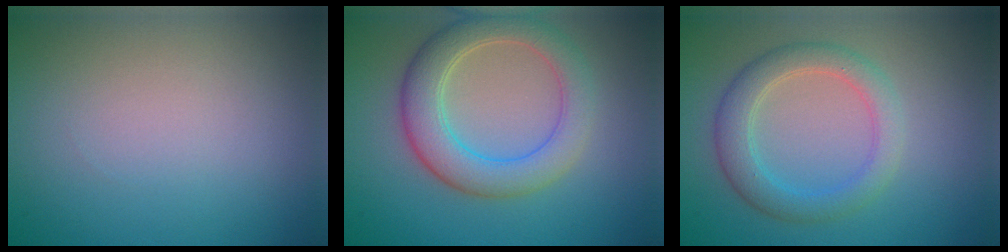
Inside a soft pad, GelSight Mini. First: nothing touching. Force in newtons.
{"total": 5.3, "press": 5.3, "slide": 0.3}
{"total": 3.5, "press": 3.5, "slide": 0.2}